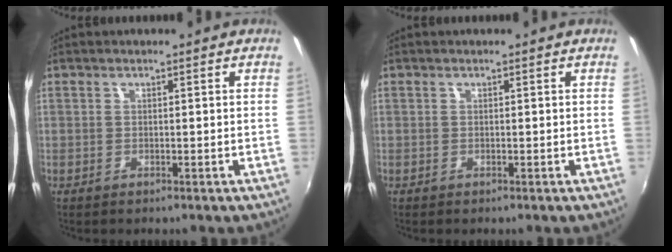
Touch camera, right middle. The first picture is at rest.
{"total": 0.0}